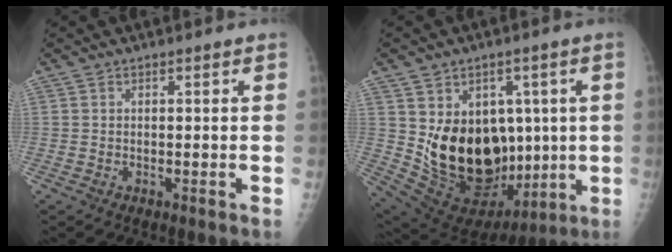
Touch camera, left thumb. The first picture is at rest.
{"total": 21.6, "force": [0.6, 14.7, 15.8], "torque": [-0.217, -0.023, 0.050]}